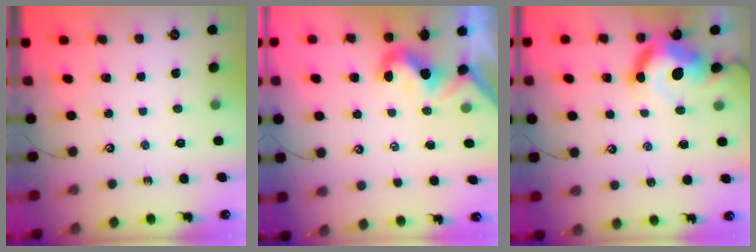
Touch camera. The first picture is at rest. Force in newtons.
{"total": 1.9, "press": 1.8, "slide": 0.6}
{"total": 12.5, "press": 12.4, "slide": 1.2}